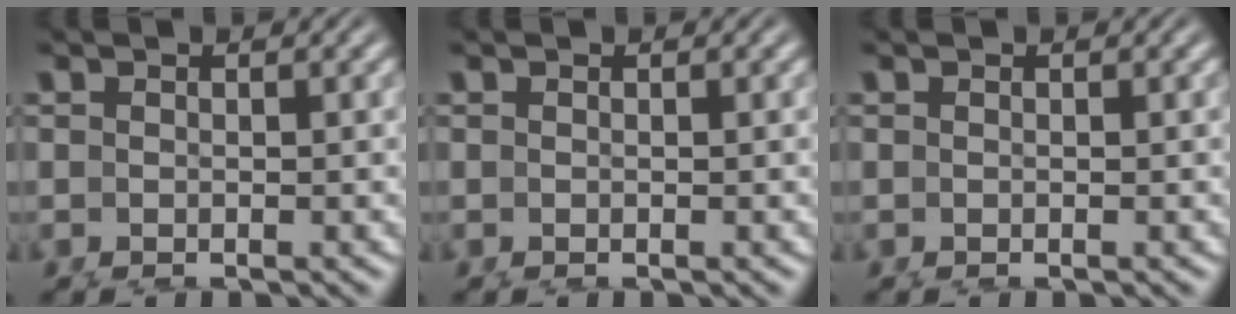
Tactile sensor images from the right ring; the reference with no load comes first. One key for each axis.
{"total": 0.0}
{"total": 0.0}